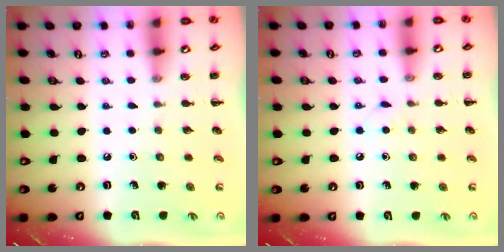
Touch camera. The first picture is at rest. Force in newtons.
{"total": 2.9, "press": 2.8, "slide": 0.9}